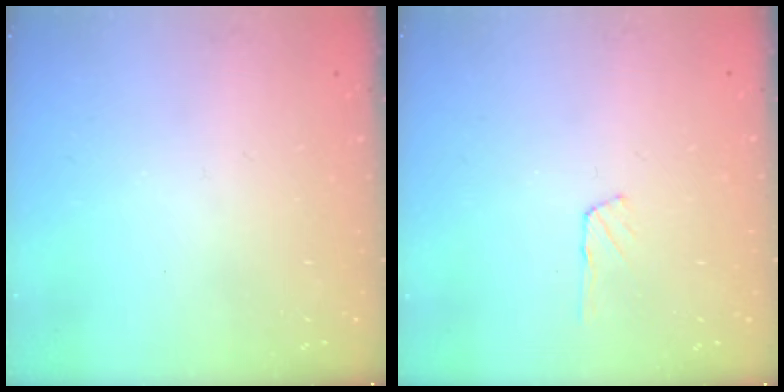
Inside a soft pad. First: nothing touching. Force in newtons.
{"total": 4.0, "press": 3.9, "slide": 0.4}